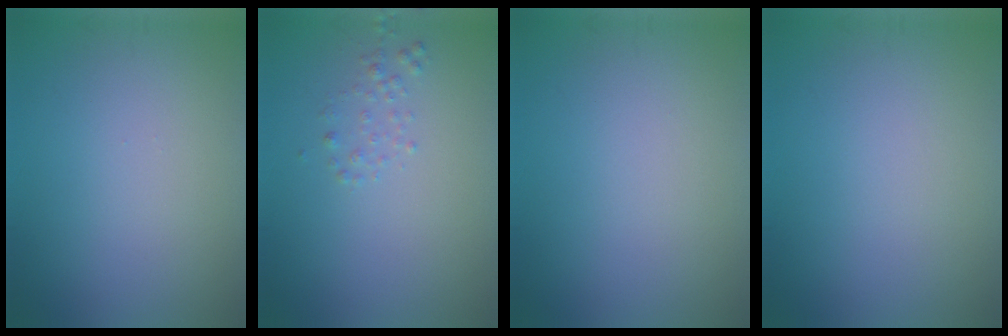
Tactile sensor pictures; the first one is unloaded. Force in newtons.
{"total": 1.0, "press": 1.0, "slide": 0.1}
{"total": 0.0}
{"total": 0.0}